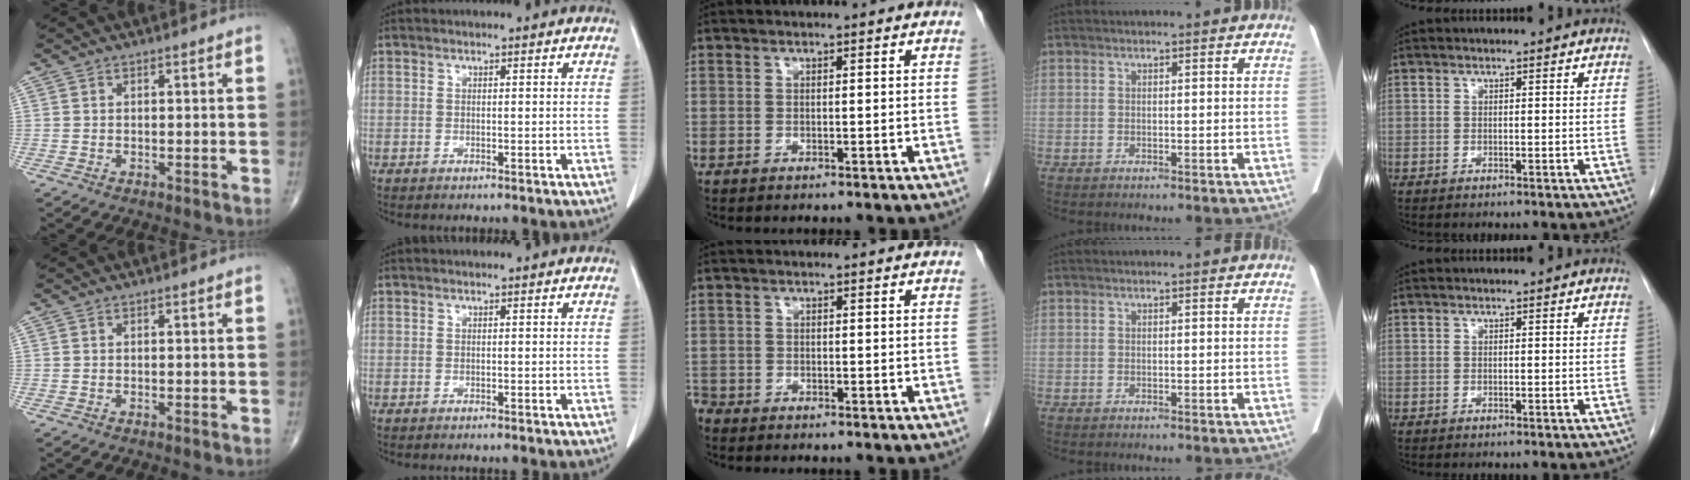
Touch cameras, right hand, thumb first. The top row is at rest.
{"index": {"total": 0.9, "force": [-0.8, -0.1, 0.4], "torque": [-0.002, 0.001, -0.010]}, "middle": {"total": 1.6, "force": [-1.4, 0.6, 0.1], "torque": [-0.003, -0.002, -0.026]}}